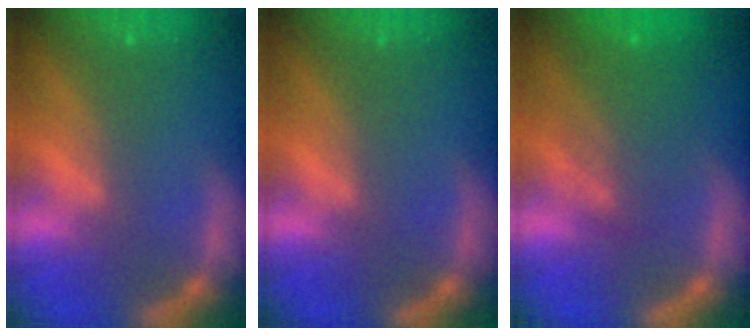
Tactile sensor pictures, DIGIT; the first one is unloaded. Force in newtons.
{"total": 0.0}
{"total": 5.1}